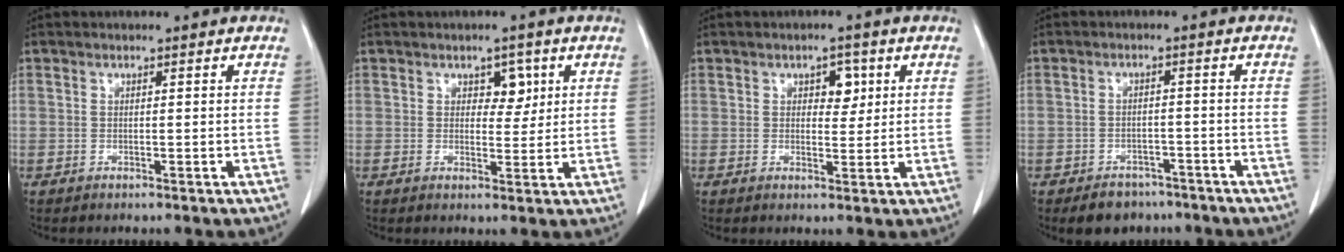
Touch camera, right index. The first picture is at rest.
{"total": 3.2, "force": [1.3, 2.0, 2.1], "torque": [-0.022, 0.002, 0.018]}
{"total": 3.3, "force": [1.2, 2.0, 2.3], "torque": [-0.030, 0.004, 0.017]}
{"total": 5.5, "force": [-4.3, 3.3, 1.1], "torque": [-0.012, 0.008, -0.062]}